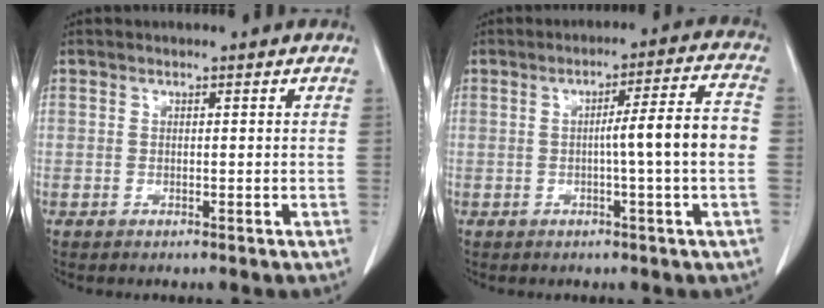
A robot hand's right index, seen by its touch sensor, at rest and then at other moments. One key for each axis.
{"total": 8.2, "fx": -0.9, "fy": -0.7, "fz": 8.1, "tx": -0.114, "ty": 0.014, "tz": -0.014}